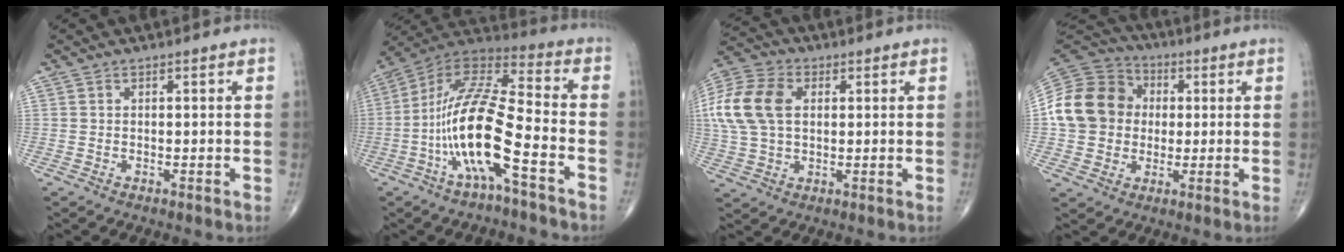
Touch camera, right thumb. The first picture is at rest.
{"total": 17.4, "force": [-6.3, 4.1, 15.7], "torque": [-0.318, 0.058, -0.118]}
{"total": 15.1, "force": [2.7, 10.1, 10.9], "torque": [-0.244, 0.012, 0.048]}
{"total": 16.2, "force": [0.9, 13.9, 8.2], "torque": [-0.144, 0.031, 0.016]}